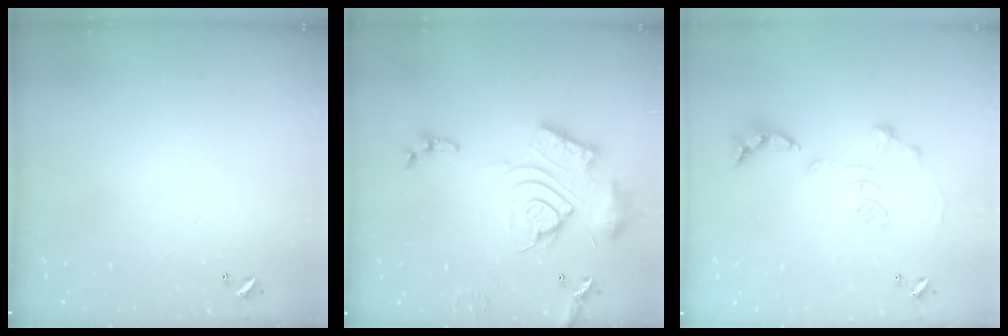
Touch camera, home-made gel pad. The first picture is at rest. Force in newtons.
{"total": 19.5, "press": 19.4, "slide": 2.0}
{"total": 1.2, "press": 0.4, "slide": 1.1}